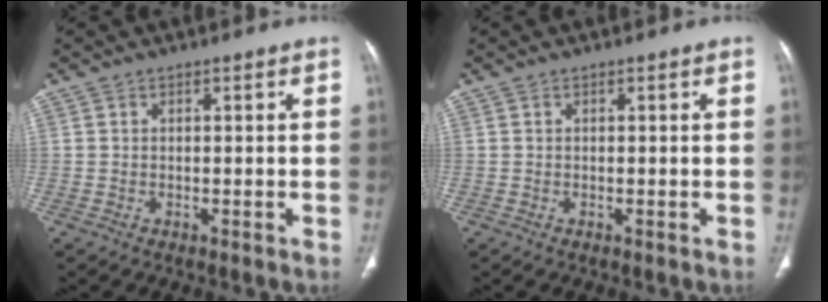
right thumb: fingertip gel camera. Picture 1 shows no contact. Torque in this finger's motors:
{"motor_torque": [0.00, 0.00, -0.04, 0.04, 0.02]}